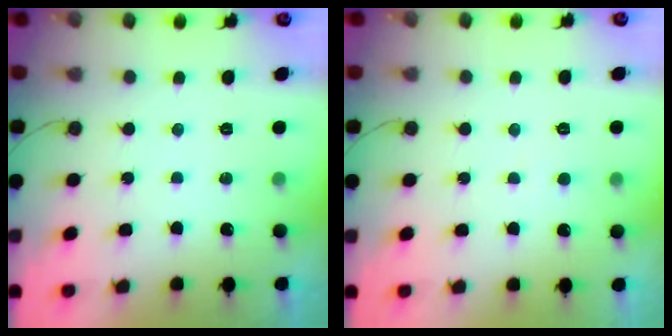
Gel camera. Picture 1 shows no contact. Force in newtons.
{"total": 4.1, "press": 4.1, "slide": 0.3}